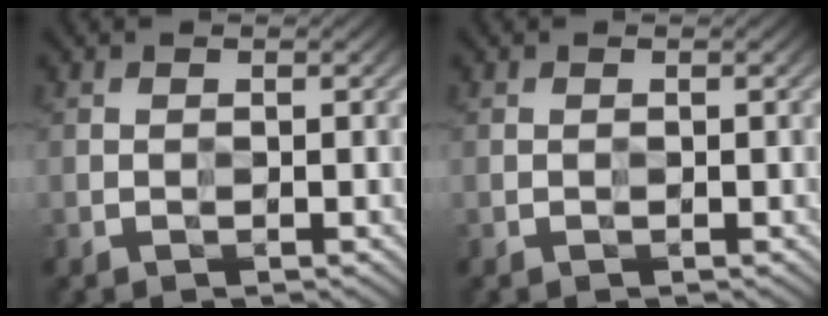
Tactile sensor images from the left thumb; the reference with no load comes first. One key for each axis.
{"total": 0.0}